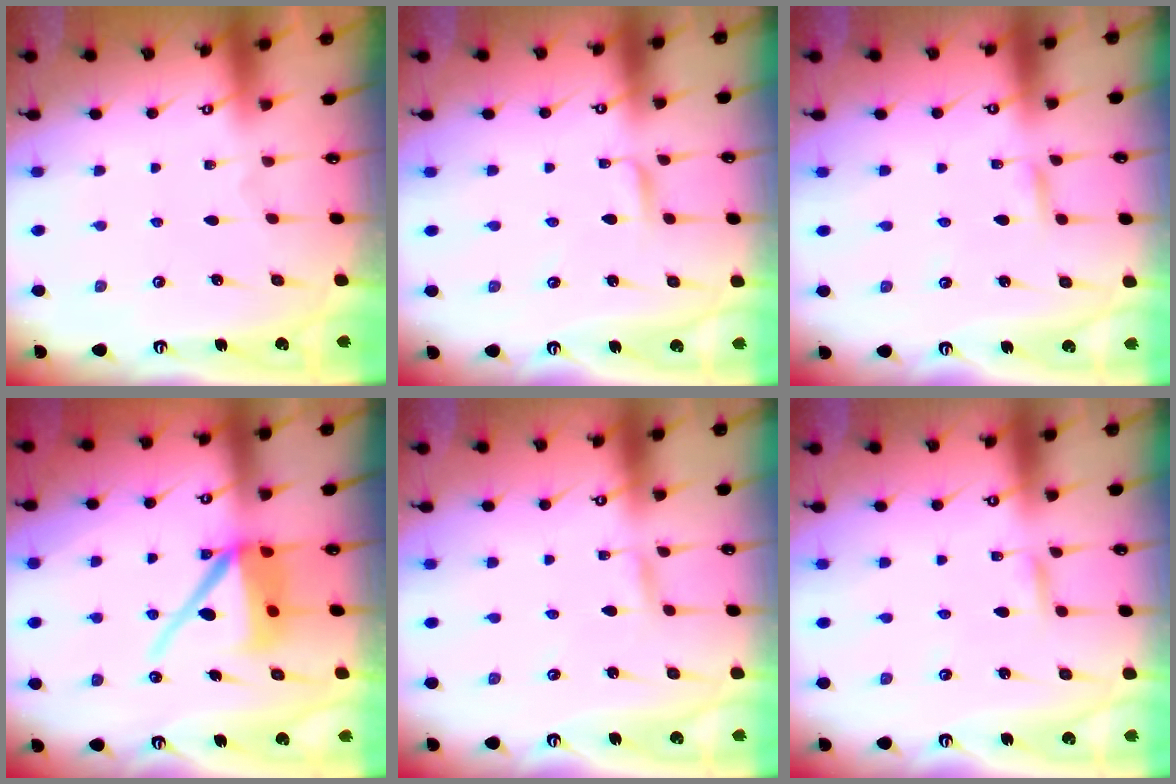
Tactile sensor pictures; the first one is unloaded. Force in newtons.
{"total": 1.9, "press": 1.9, "slide": 0.2}
{"total": 2.1, "press": 2.1, "slide": 0.1}
{"total": 11.3, "press": 11.2, "slide": 1.5}
{"total": 2.5, "press": 2.5, "slide": 0.2}
{"total": 2.1, "press": 2.1, "slide": 0.1}